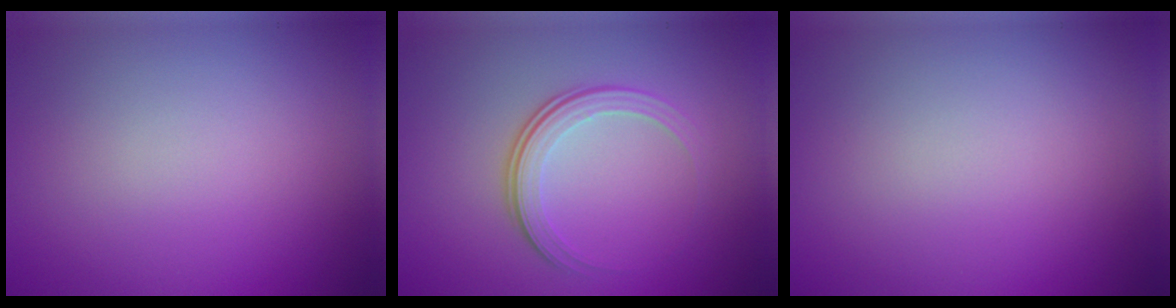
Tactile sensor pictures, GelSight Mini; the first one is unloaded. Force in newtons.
{"total": 4.0, "press": 2.6, "slide": 3.0}
{"total": 0.0}